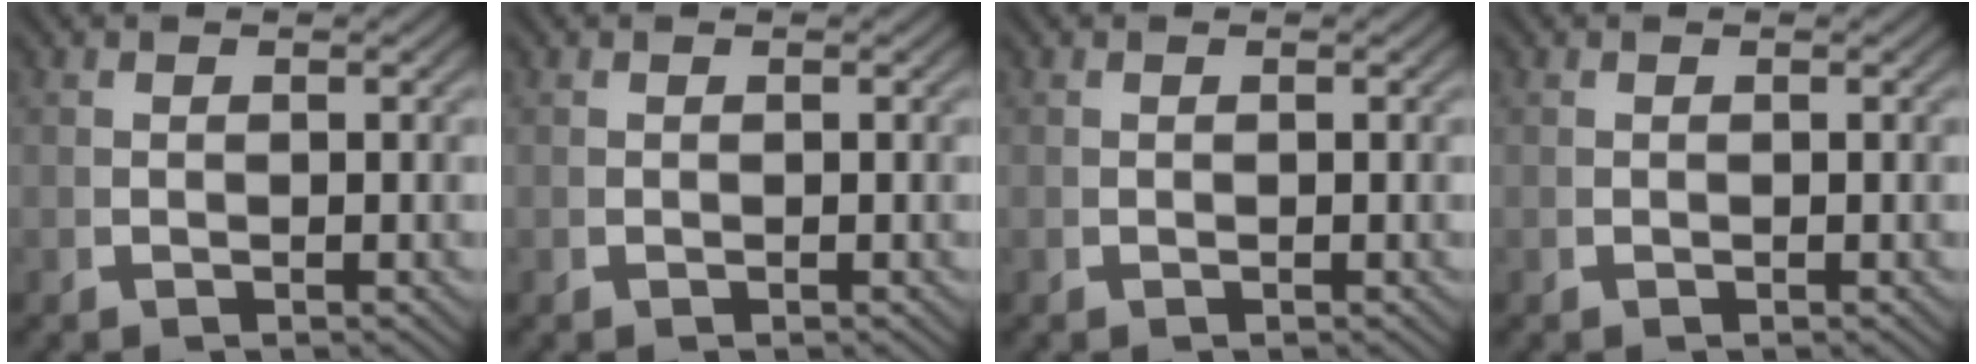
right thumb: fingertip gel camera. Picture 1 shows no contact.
{"total": 0.0}
{"total": 0.0}
{"total": 0.0}